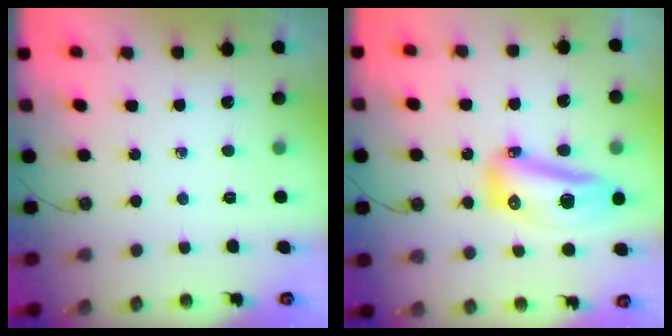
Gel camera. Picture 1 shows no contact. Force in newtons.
{"total": 16.2, "press": 15.0, "slide": 6.1}